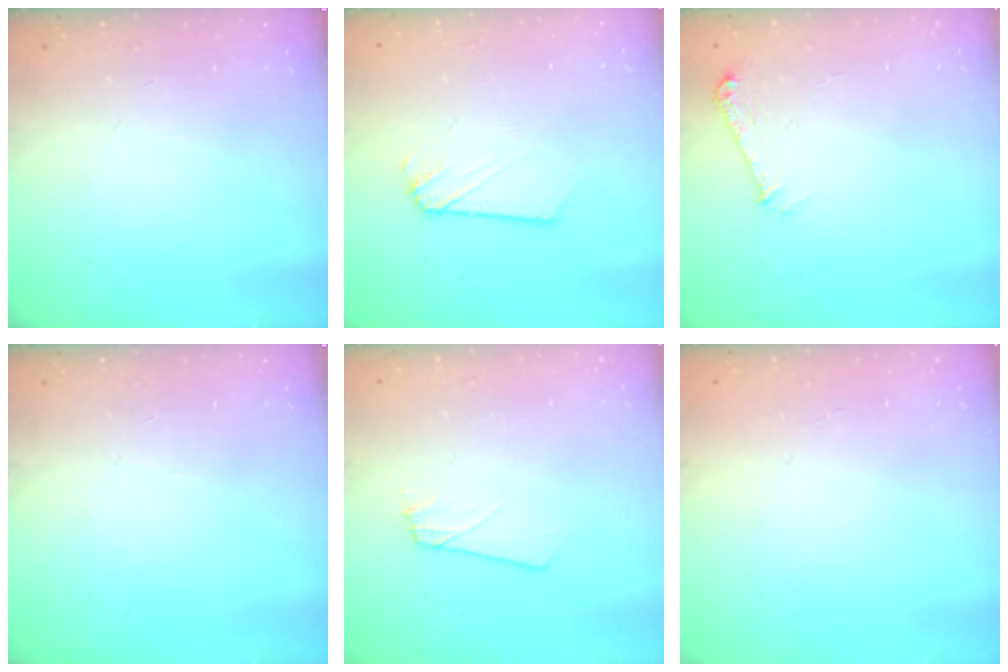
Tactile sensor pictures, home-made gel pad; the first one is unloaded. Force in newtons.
{"total": 2.0, "press": 2.0, "slide": 0.3}
{"total": 6.1, "press": 6.1, "slide": 0.6}
{"total": 0.0}
{"total": 1.8, "press": 1.8, "slide": 0.1}
{"total": 0.0}